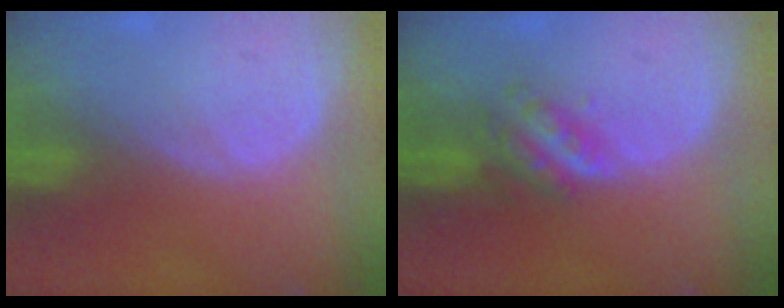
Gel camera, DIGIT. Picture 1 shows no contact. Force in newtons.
{"total": 4.7, "press": 4.3, "slide": 2.0}